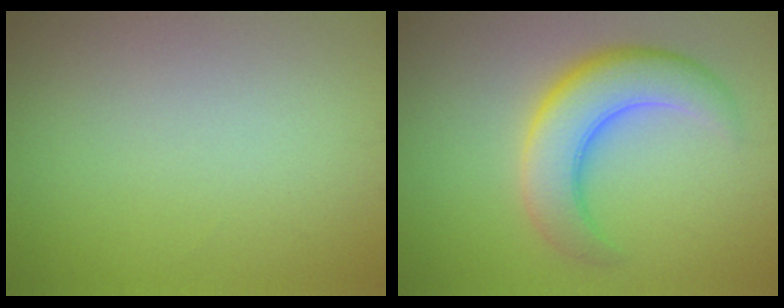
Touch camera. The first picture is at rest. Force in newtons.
{"total": 6.5, "press": 6.5, "slide": 0.4}